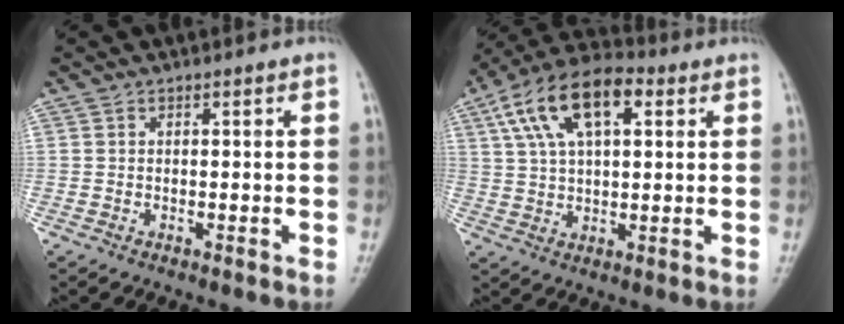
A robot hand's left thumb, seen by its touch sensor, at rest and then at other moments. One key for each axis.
{"total": 15.3, "fx": 5.8, "fy": 7.5, "fz": 11.9, "tx": -0.206, "ty": 0.018, "tz": 0.095}